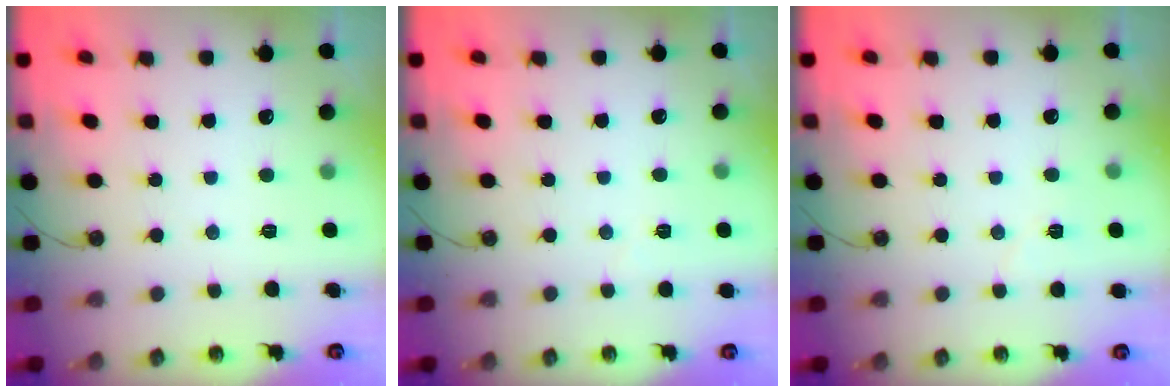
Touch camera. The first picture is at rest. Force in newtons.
{"total": 1.6, "press": 1.4, "slide": 0.6}
{"total": 3.9, "press": 3.7, "slide": 1.3}